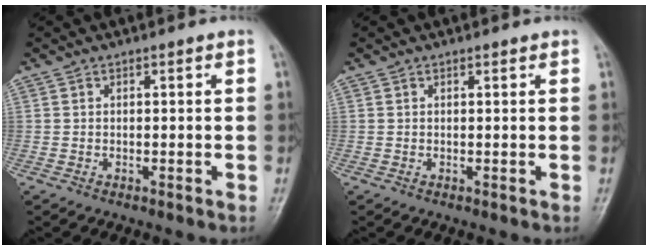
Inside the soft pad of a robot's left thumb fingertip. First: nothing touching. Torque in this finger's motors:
{"motor_torque": [-0.04, 0.02, -0.06, 0.05, 0.01]}